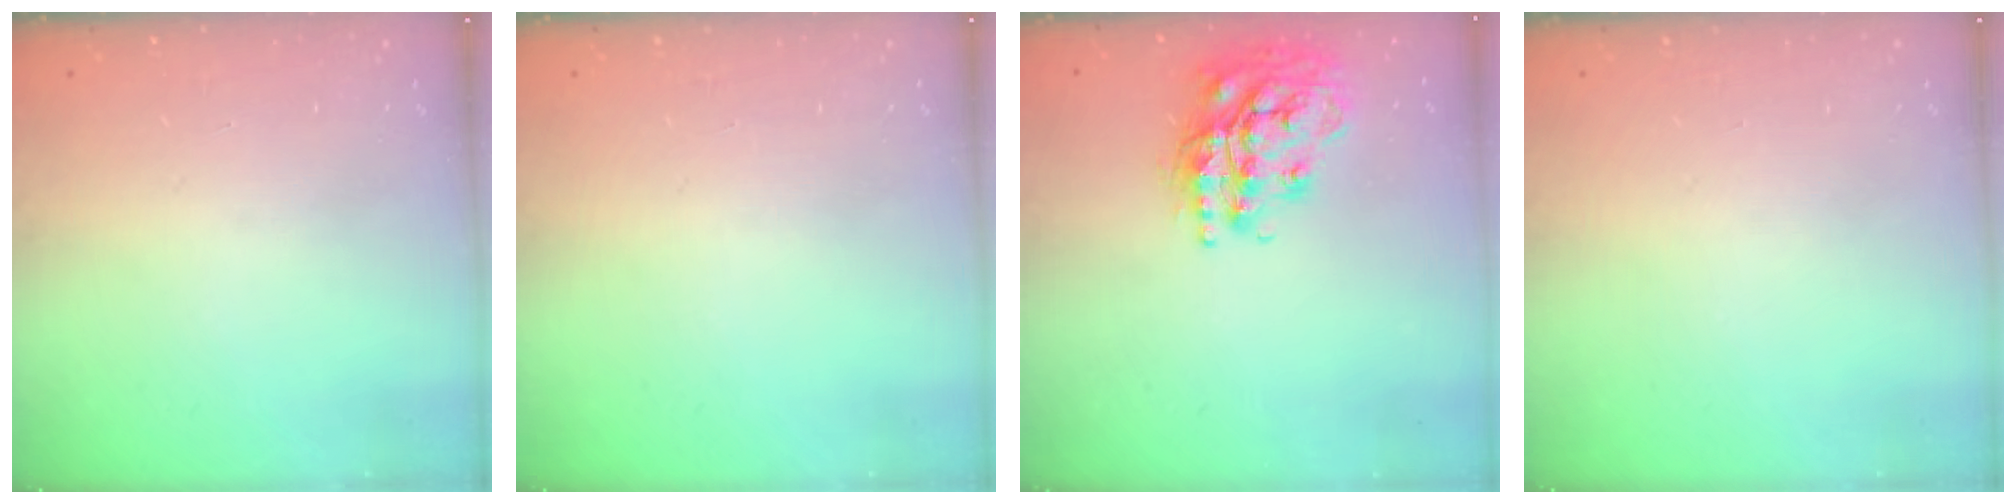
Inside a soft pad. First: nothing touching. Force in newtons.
{"total": 0.0}
{"total": 19.3, "press": 19.3, "slide": 1.4}
{"total": 0.0}